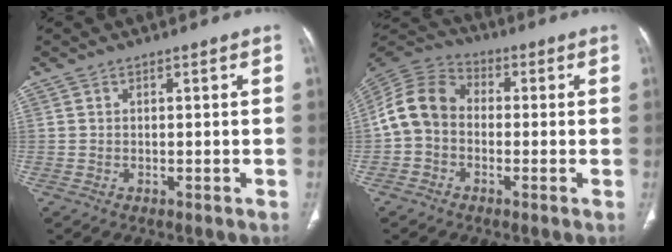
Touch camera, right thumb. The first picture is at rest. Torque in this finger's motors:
{"motor_torque": [0.53, 0.46, 0.41, -0.43, 0.11]}